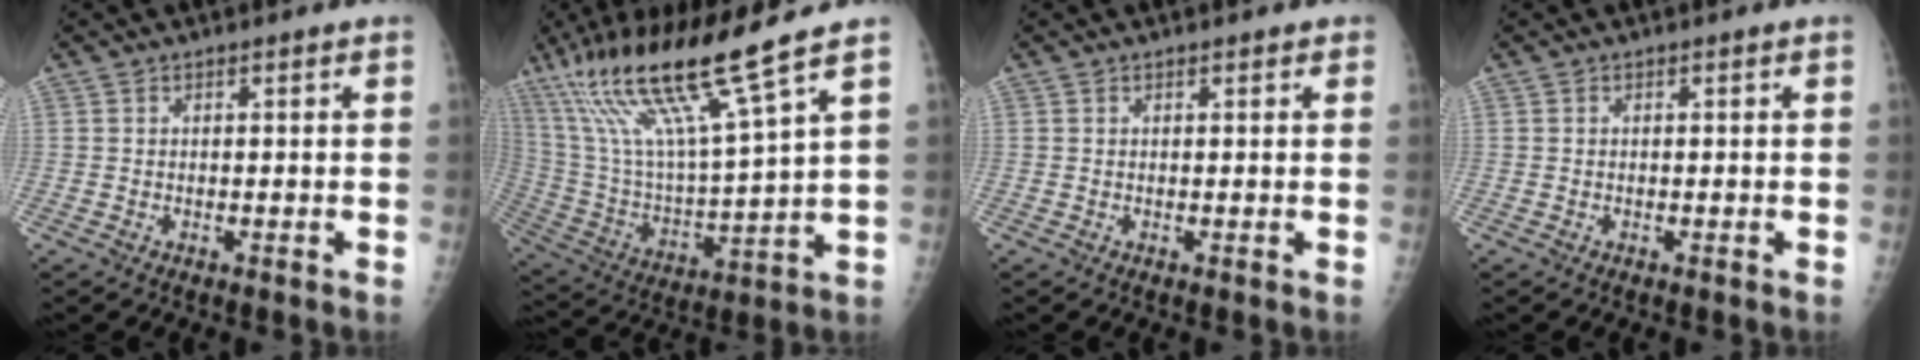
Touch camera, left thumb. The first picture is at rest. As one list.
[{"total": 21.0, "force": [13.9, 0.9, 15.7], "torque": [-0.293, -0.055, 0.264]}, {"total": 1.0, "force": [0.8, 0.4, 0.5], "torque": [-0.005, -0.001, 0.006]}, {"total": 0.0}]